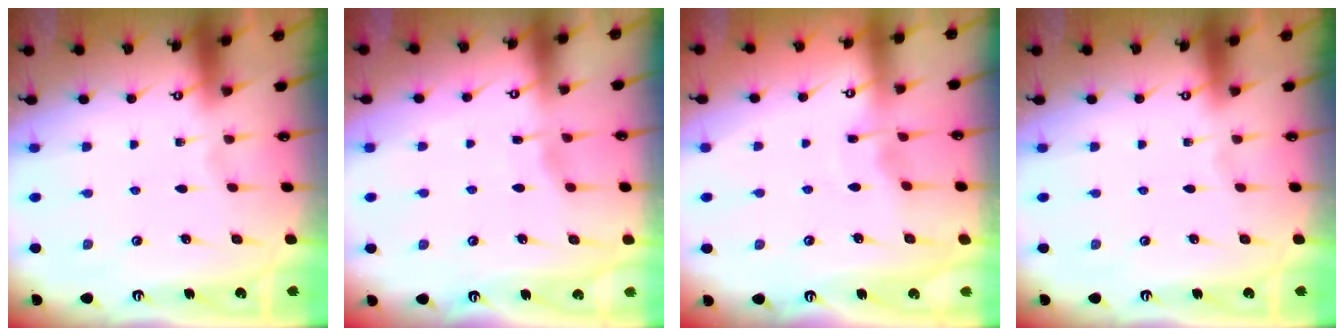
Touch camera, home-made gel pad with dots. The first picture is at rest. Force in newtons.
{"total": 2.6, "press": 2.5, "slide": 0.4}
{"total": 2.8, "press": 2.8, "slide": 0.4}
{"total": 0.0}